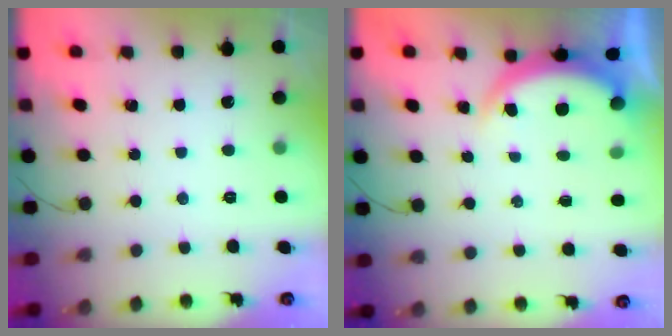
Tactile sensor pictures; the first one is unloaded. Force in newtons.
{"total": 5.5, "press": 5.5, "slide": 0.4}